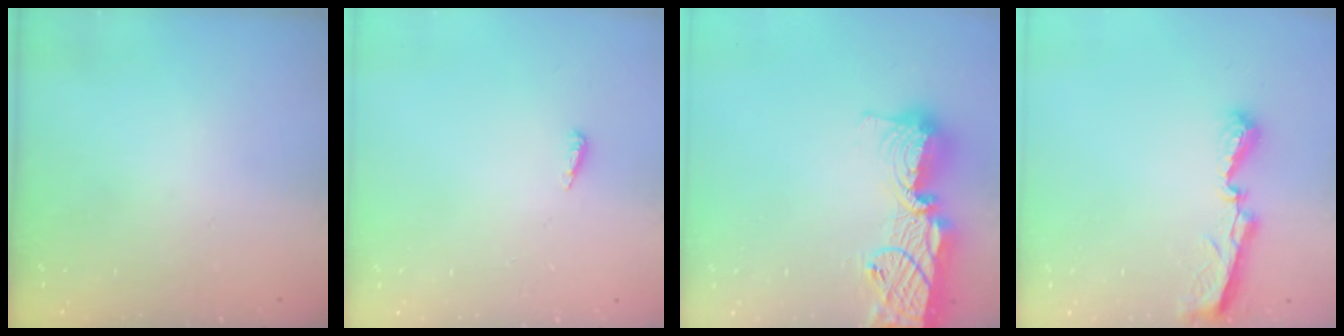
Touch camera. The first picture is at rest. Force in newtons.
{"total": 4.1, "press": 4.0, "slide": 0.8}
{"total": 17.5, "press": 17.4, "slide": 1.3}
{"total": 8.0, "press": 8.0, "slide": 0.4}